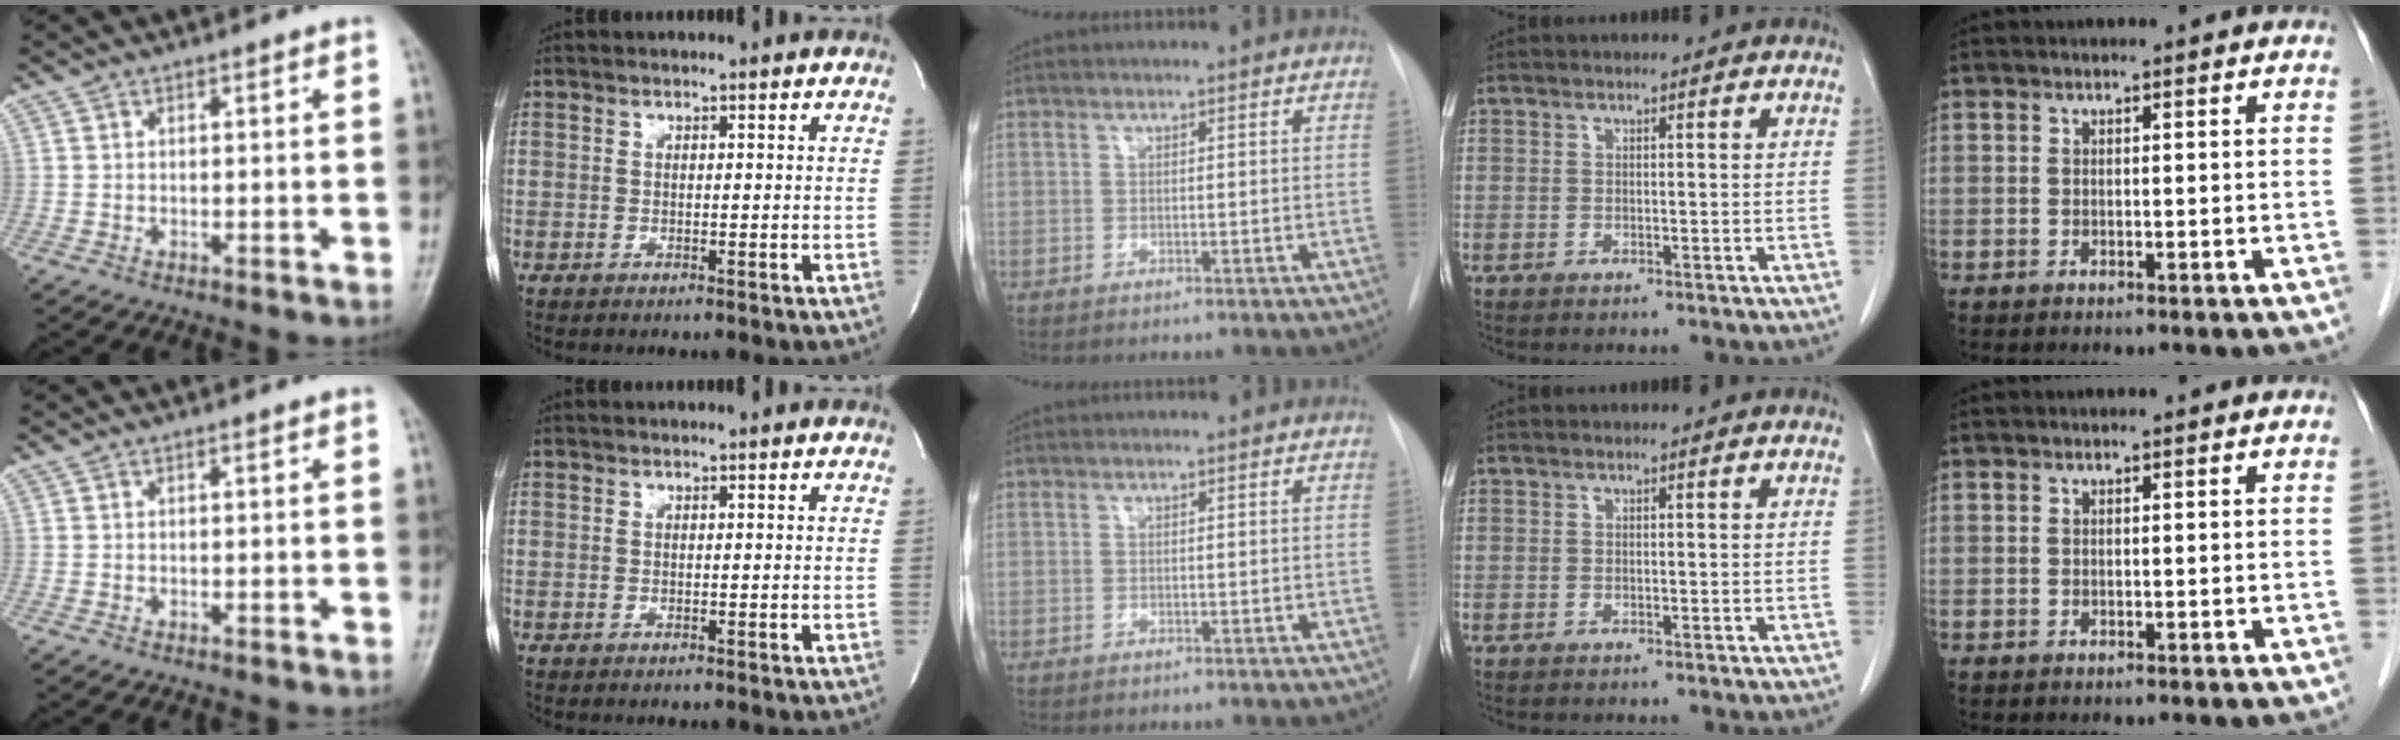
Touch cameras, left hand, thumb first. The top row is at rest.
{}